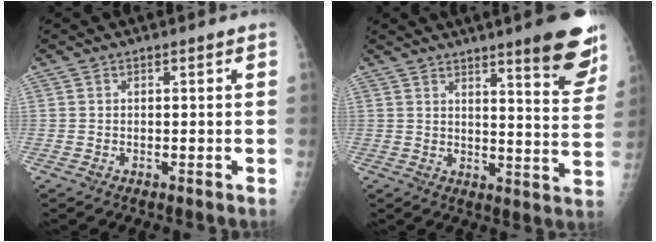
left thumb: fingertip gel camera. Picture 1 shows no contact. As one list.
[{"total": 12.7, "force": [8.5, 2.0, 9.3], "torque": [-0.091, -0.056, 0.110]}]